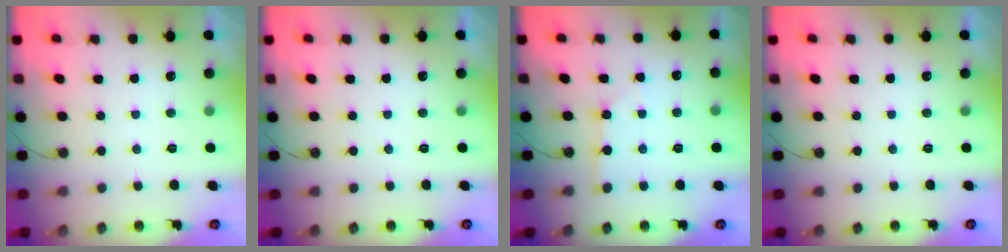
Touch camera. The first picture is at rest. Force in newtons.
{"total": 0.0}
{"total": 1.4, "press": 1.4, "slide": 0.2}
{"total": 0.0}